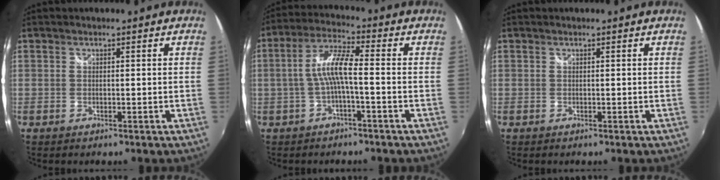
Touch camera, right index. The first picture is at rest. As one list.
[{"total": 6.8, "force": [-1.5, 0.8, 6.6], "torque": [-0.146, 0.013, -0.028]}, {"total": 0.0}]